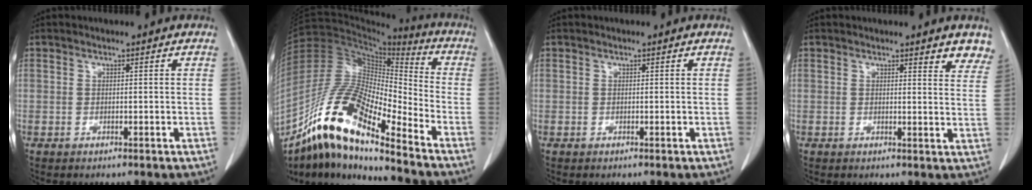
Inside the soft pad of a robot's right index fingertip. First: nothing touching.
{"total": 18.8, "force": [-12.7, 3.3, 13.5], "torque": [-0.265, 0.004, -0.229]}
{"total": 0.0}
{"total": 5.1, "force": [4.5, 1.2, 2.1], "torque": [-0.009, -0.018, 0.035]}